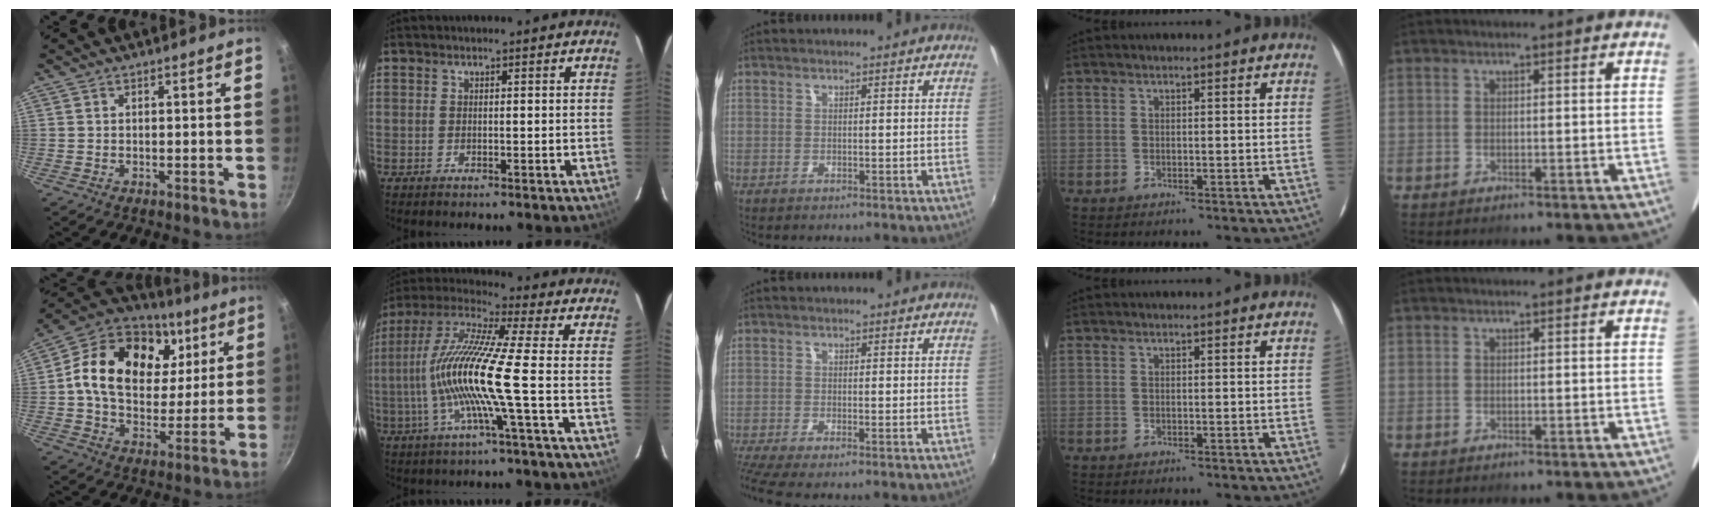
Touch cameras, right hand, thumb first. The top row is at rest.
{"thumb": {"total": 23.4, "force": [7.2, 16.5, 15.0], "torque": [-0.240, -0.005, 0.109]}, "index": {"total": 14.8, "force": [-2.8, -1.0, 14.5], "torque": [-0.279, -0.002, -0.059]}, "middle": {"total": 3.6, "force": [-2.7, -0.4, 2.4], "torque": [-0.058, -0.022, -0.056]}}